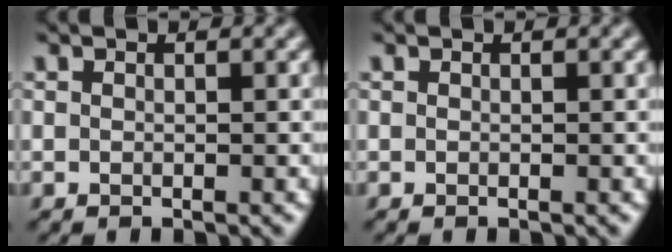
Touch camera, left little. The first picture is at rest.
{"total": 0.0}